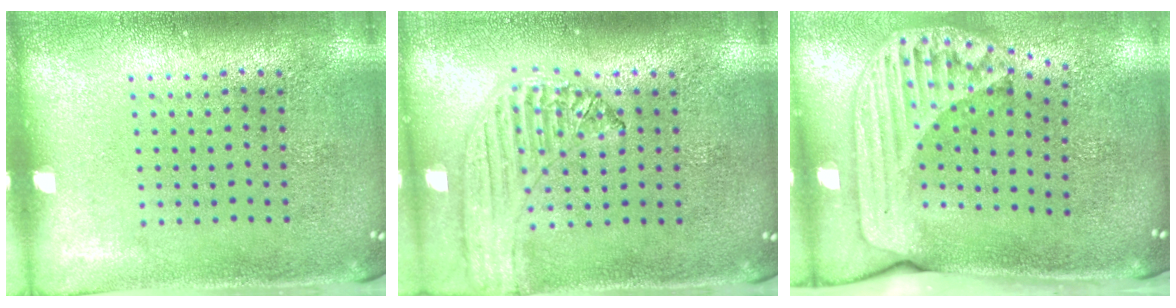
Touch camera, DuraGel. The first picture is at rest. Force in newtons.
{"total": 1.2, "press": 1.2, "slide": 0.2}
{"total": 2.4, "press": 1.7, "slide": 1.6}